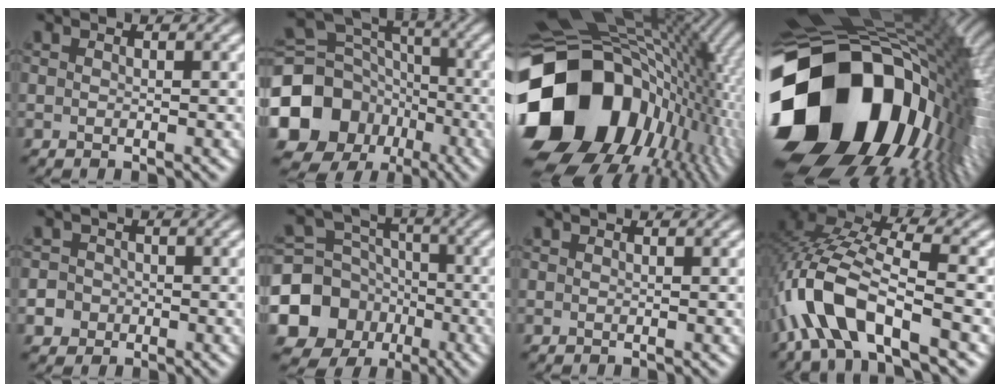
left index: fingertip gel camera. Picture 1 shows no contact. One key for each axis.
{"total": 13.7, "fx": -5.5, "fy": 11.6, "fz": 4.7, "tx": -0.134, "ty": -0.013, "tz": -0.107}
{"total": 19.2, "fx": -2.7, "fy": 15.2, "fz": 11.4, "tx": -0.256, "ty": -0.010, "tz": -0.029}
{"total": 20.9, "fx": -4.0, "fy": 14.1, "fz": 14.9, "tx": -0.308, "ty": -0.042, "tz": -0.048}
{"total": 2.7, "fx": -1.5, "fy": 2.2, "fz": 0.0, "tx": 0.011, "ty": 0.006, "tz": -0.024}
{"total": 9.9, "fx": -4.0, "fy": 8.7, "fz": 2.5, "tx": -0.079, "ty": -0.015, "tz": -0.088}
{"total": 0.0}
{"total": 9.5, "fx": -4.2, "fy": 3.5, "fz": 7.7, "tx": -0.171, "ty": 0.020, "tz": -0.077}